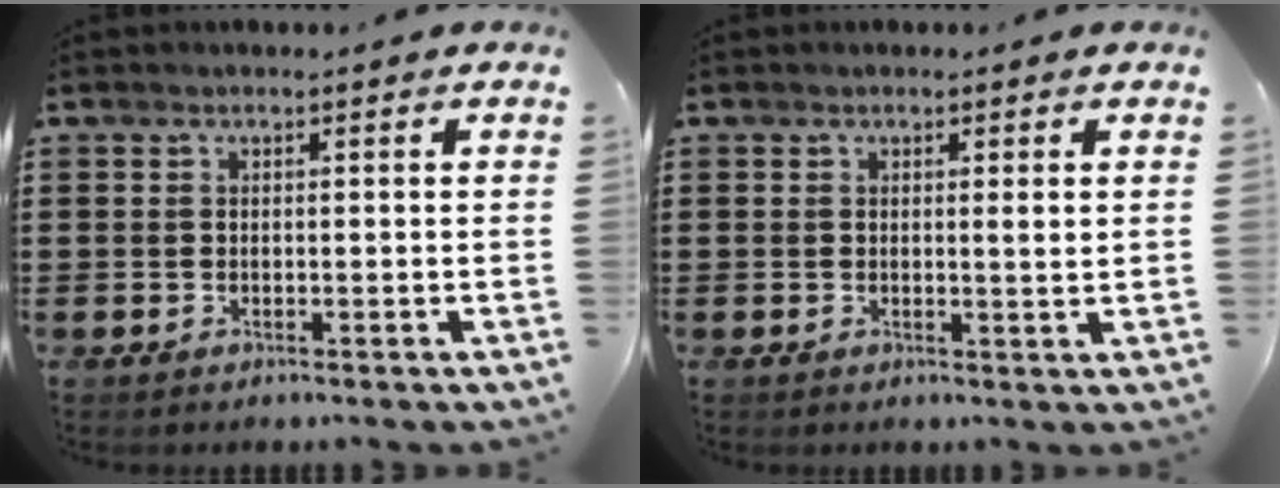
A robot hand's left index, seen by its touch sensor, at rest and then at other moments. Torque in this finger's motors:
{"motor_torque": [0.52, 0.16, 0.05, 0.03]}